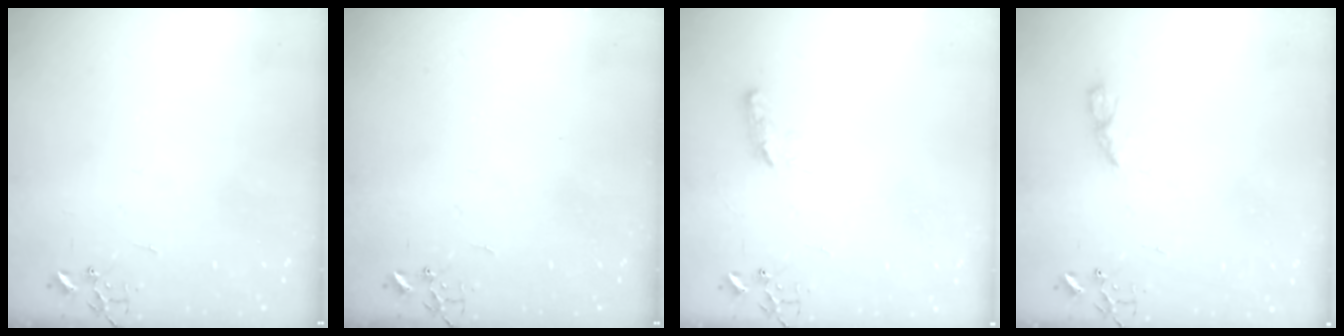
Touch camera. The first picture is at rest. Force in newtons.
{"total": 0.0}
{"total": 6.5, "press": 6.4, "slide": 0.7}
{"total": 5.8, "press": 5.7, "slide": 0.6}